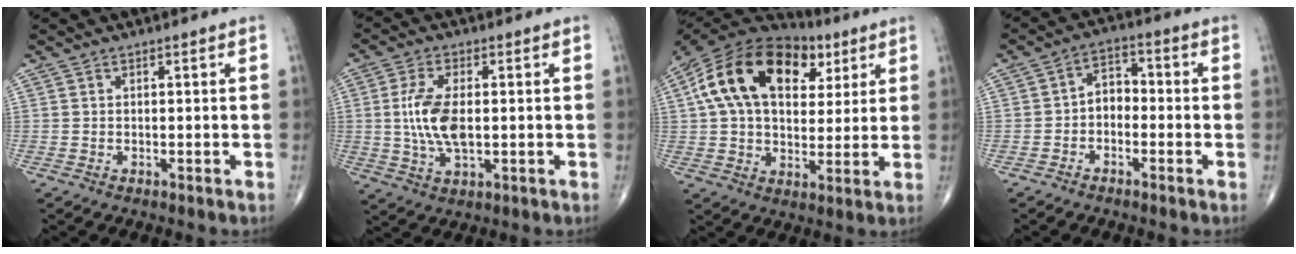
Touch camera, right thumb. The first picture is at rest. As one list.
[{"total": 9.3, "force": [0.2, 4.5, 8.2], "torque": [-0.171, -0.004, 0.006]}, {"total": 23.7, "force": [8.3, 14.6, 16.8], "torque": [-0.286, 0.023, 0.134]}, {"total": 5.0, "force": [-1.3, 3.6, 3.2], "torque": [-0.034, 0.031, -0.037]}]